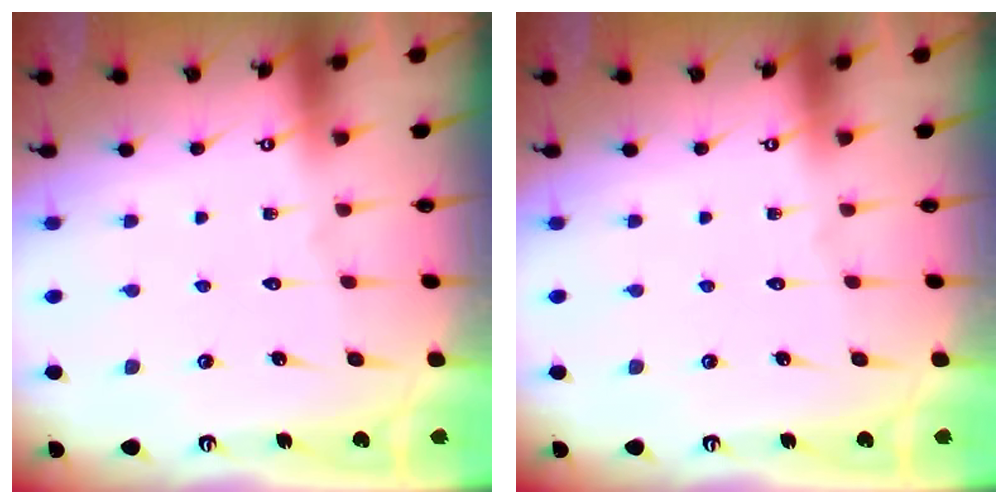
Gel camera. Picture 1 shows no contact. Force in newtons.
{"total": 0.0}